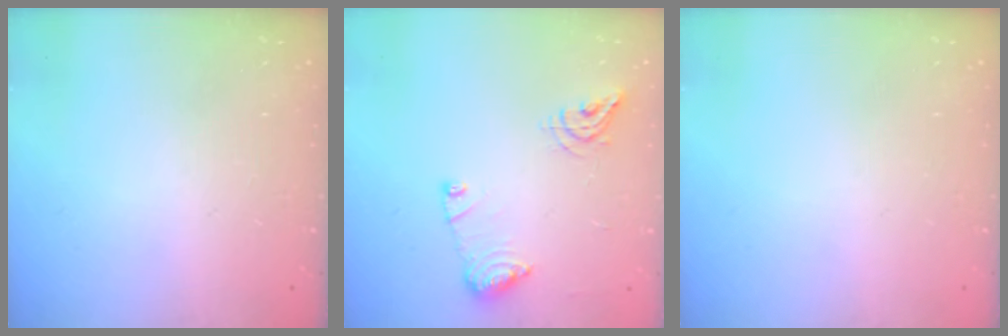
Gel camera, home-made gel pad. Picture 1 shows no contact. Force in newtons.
{"total": 10.7, "press": 10.6, "slide": 1.1}
{"total": 0.0}